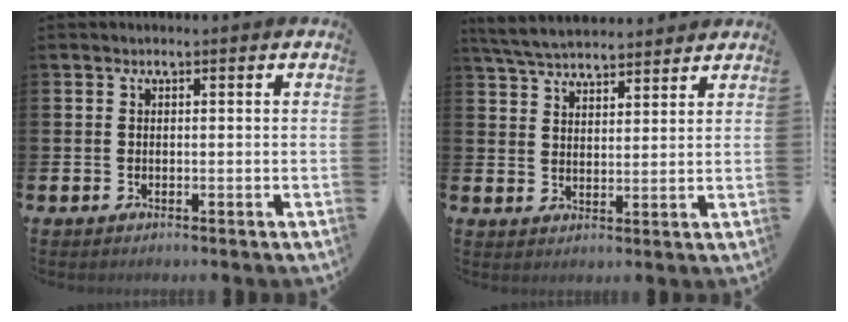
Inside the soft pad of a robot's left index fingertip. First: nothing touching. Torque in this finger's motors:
{"motor_torque": [1.00, -1.13, 0.59, 0.05]}